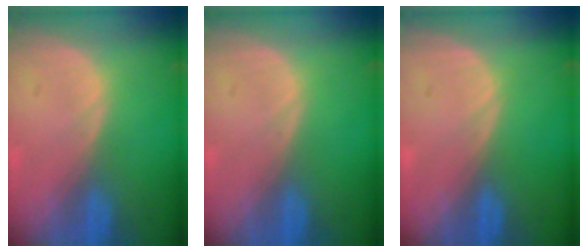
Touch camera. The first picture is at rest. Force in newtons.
{"total": 0.0}
{"total": 0.0}